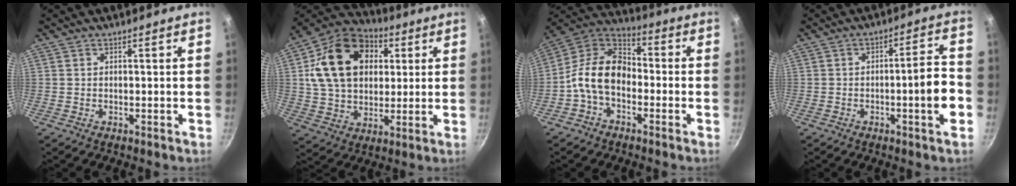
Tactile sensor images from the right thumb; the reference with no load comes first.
{"total": 21.6, "force": [5.1, 15.9, 13.7], "torque": [-0.213, 0.011, 0.080]}
{"total": 12.5, "force": [-3.0, 8.4, 8.8], "torque": [-0.132, 0.047, -0.082]}
{"total": 8.2, "force": [-2.4, 1.3, 7.8], "torque": [-0.103, 0.030, -0.032]}